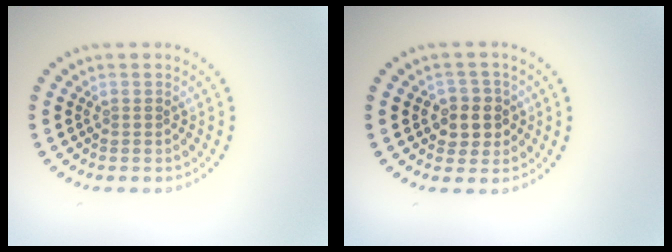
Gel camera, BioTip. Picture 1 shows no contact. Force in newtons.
{"total": 2.8, "press": 2.6, "slide": 0.9}